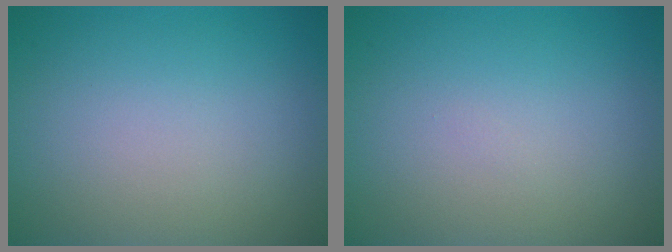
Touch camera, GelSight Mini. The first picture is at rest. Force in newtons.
{"total": 0.0}